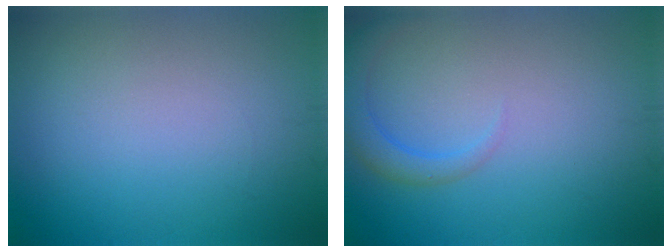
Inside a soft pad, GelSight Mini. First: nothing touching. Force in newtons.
{"total": 2.4, "press": 2.4, "slide": 0.2}